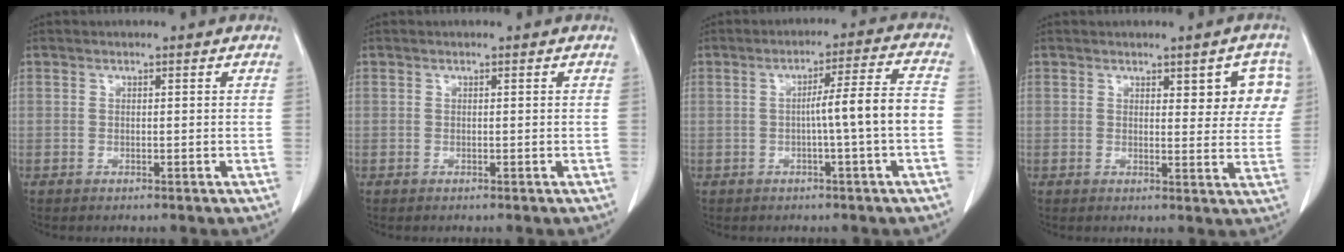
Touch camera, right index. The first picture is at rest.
{"total": 0.0}
{"total": 7.4, "force": [-1.4, -1.0, 7.2], "torque": [-0.107, 0.015, -0.019]}
{"total": 6.1, "force": [2.5, 2.3, 5.0], "torque": [-0.041, 0.007, 0.025]}